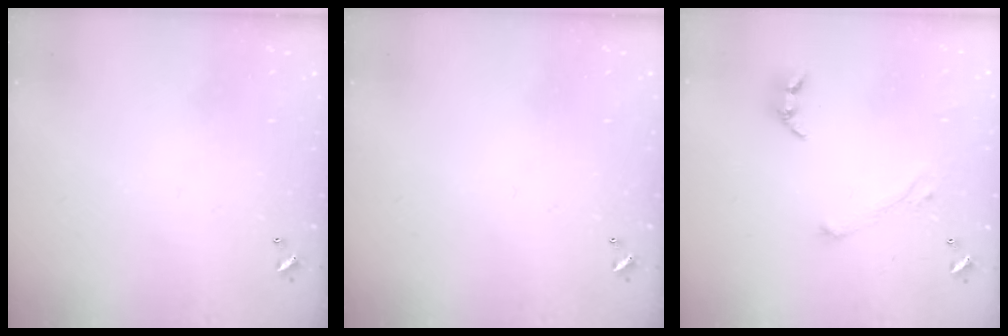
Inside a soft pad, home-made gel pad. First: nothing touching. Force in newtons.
{"total": 0.0}
{"total": 2.9, "press": 2.8, "slide": 0.8}